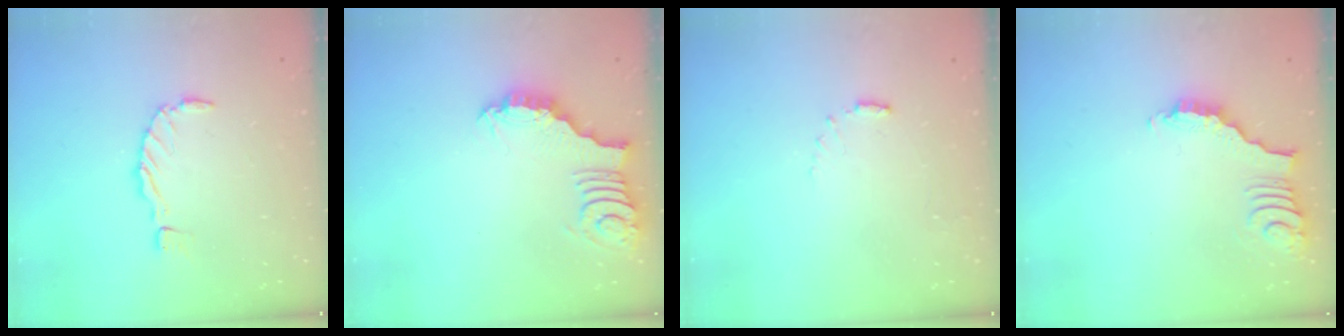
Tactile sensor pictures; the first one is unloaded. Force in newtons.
{"total": 3.2, "press": 3.2, "slide": 0.1}
{"total": 3.6, "press": 3.6, "slide": 0.4}
{"total": 2.5, "press": 2.5, "slide": 0.3}